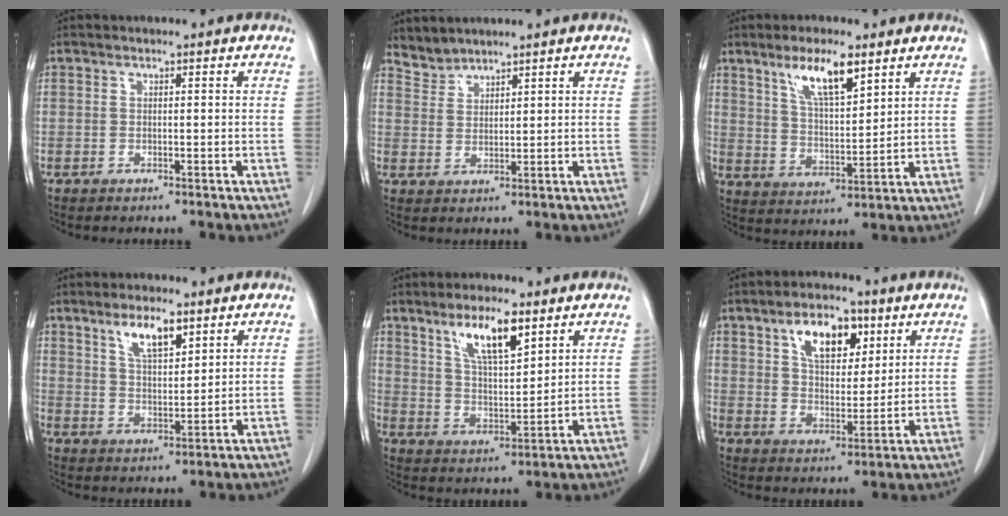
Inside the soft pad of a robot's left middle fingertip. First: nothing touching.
{"total": 2.8, "force": [2.7, 0.4, -0.6], "torque": [0.010, 0.007, 0.061]}
{"total": 9.0, "force": [5.6, 2.0, 6.8], "torque": [-0.129, 0.001, 0.107]}
{"total": 6.6, "force": [4.1, 1.9, 4.8], "torque": [-0.091, 0.002, 0.076]}
{"total": 9.5, "force": [5.7, 2.2, 7.2], "torque": [-0.135, 0.001, 0.109]}
{"total": 9.8, "force": [4.9, 4.9, 6.9], "torque": [-0.114, 0.014, 0.088]}